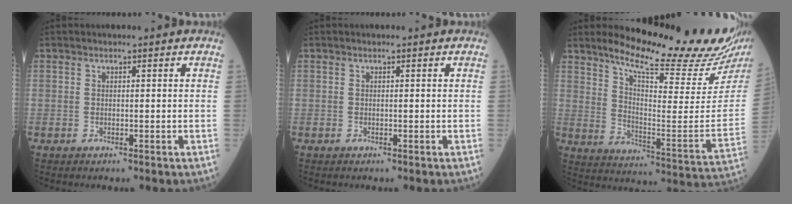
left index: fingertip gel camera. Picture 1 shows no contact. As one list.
[{"total": 0.0}, {"total": 21.8, "force": [19.3, 1.4, 9.9], "torque": [-0.160, -0.089, 0.259]}]